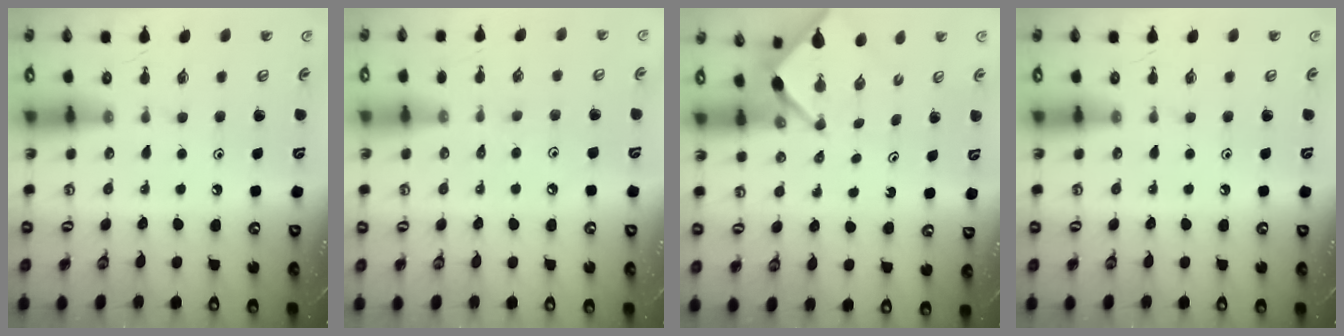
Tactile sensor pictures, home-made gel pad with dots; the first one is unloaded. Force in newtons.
{"total": 3.6, "press": 3.6, "slide": 0.6}
{"total": 2.4, "press": 2.4, "slide": 0.1}
{"total": 0.0}